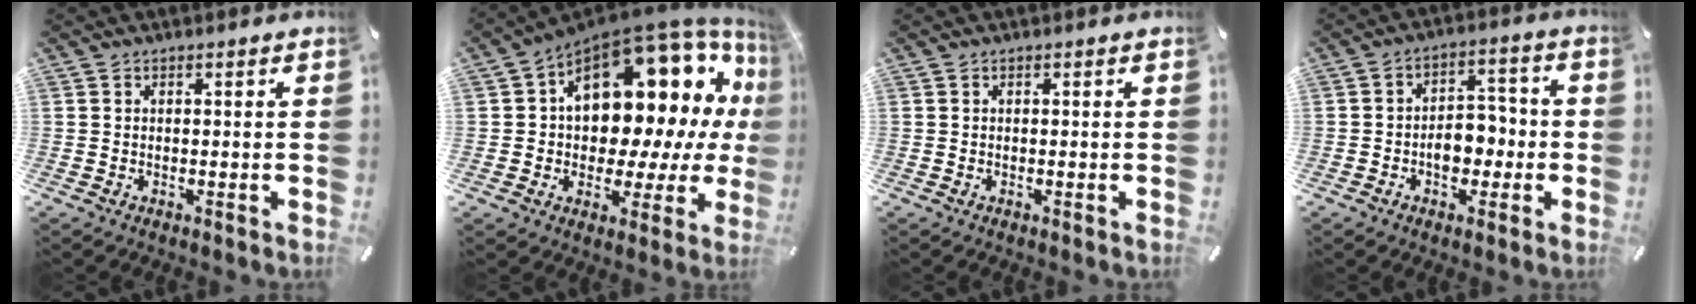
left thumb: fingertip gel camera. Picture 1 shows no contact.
{"total": 18.6, "force": [7.0, 11.2, 13.1], "torque": [-0.181, -0.077, 0.116]}
{"total": 0.0}
{"total": 7.9, "force": [-2.2, 5.8, 4.8], "torque": [-0.056, 0.016, -0.039]}